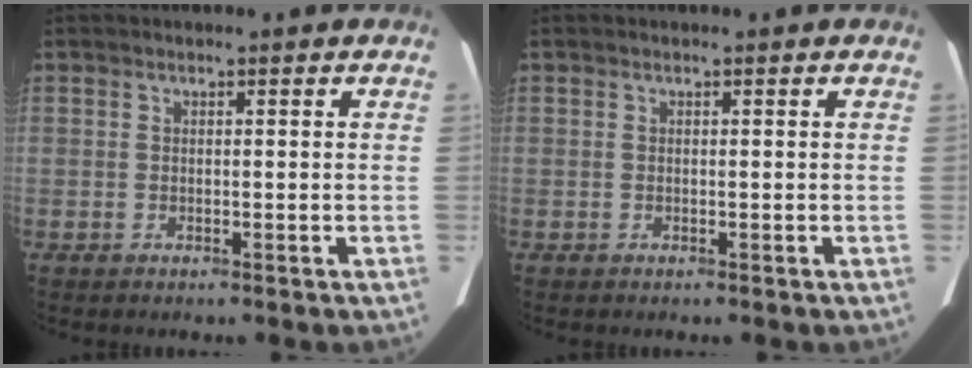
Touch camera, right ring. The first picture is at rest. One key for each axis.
{"total": 0.0}